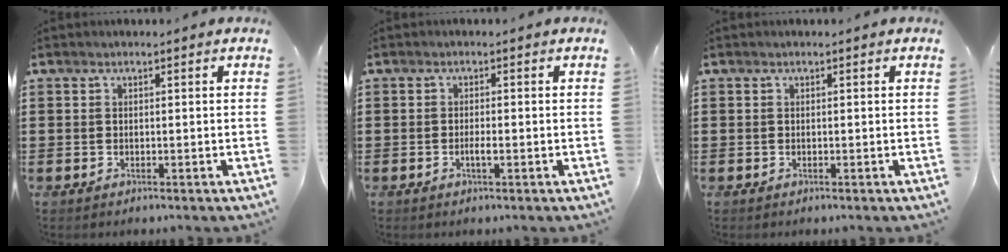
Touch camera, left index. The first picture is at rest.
{"total": 1.4, "force": [-0.5, 0.2, 1.3], "torque": [-0.022, -0.002, -0.007]}
{"total": 0.0}